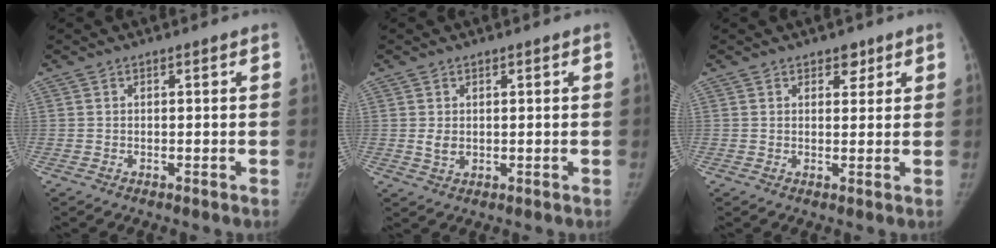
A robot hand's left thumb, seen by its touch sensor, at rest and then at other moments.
{"total": 2.3, "force": [0.3, 1.6, 1.5], "torque": [-0.022, -0.006, 0.011]}
{"total": 2.7, "force": [1.7, 1.7, 1.1], "torque": [0.005, -0.009, 0.023]}